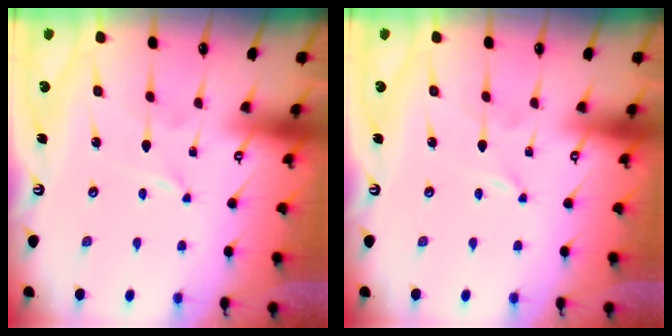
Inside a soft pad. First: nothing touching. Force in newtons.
{"total": 0.0}